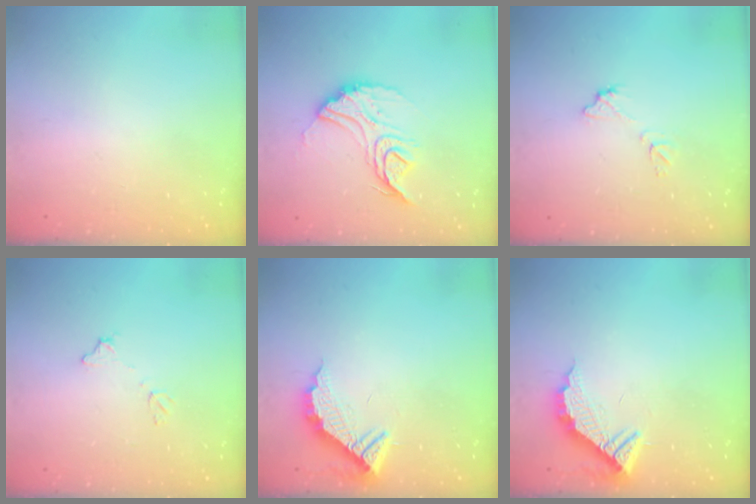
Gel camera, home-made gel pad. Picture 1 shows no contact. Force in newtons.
{"total": 14.3, "press": 14.2, "slide": 1.1}
{"total": 7.1, "press": 7.1, "slide": 0.5}
{"total": 7.0, "press": 7.0, "slide": 0.3}
{"total": 10.4, "press": 10.4, "slide": 0.6}
{"total": 10.4, "press": 10.4, "slide": 0.6}